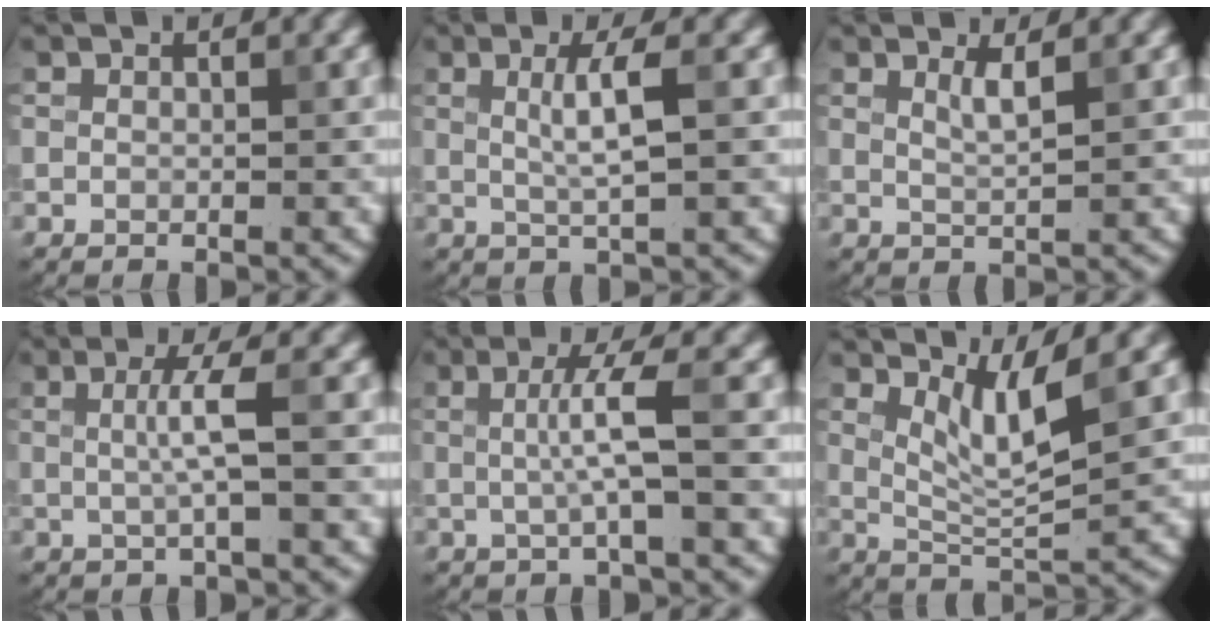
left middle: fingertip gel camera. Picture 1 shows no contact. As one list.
[{"total": 2.8, "force": [0.4, 0.2, 2.8], "torque": [-0.052, 0.004, 0.010]}, {"total": 1.2, "force": [0.7, -0.1, 0.9], "torque": [-0.023, 0.000, 0.016]}, {"total": 2.2, "force": [0.0, -0.2, 2.2], "torque": [-0.050, 0.004, 0.002]}, {"total": 2.9, "force": [-0.1, -0.1, 2.9], "torque": [-0.062, 0.003, 0.001]}, {"total": 3.5, "force": [1.9, 0.3, 3.0], "torque": [-0.065, -0.010, 0.045]}]